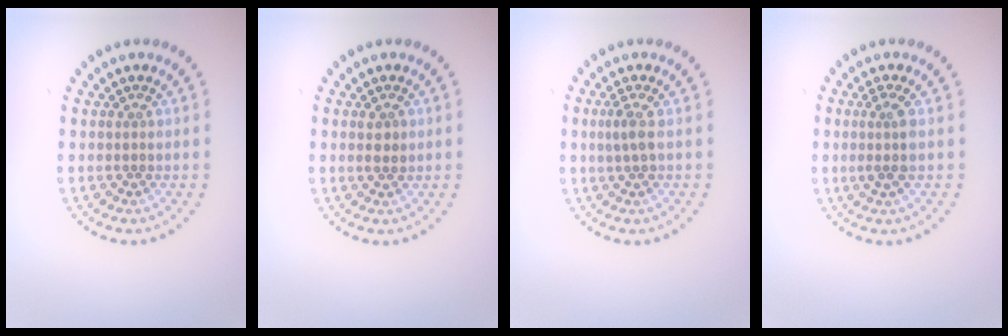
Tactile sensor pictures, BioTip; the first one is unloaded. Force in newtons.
{"total": 1.2, "press": 1.2, "slide": 0.1}
{"total": 1.3, "press": 1.3, "slide": 0.5}
{"total": 1.9, "press": 1.6, "slide": 1.1}